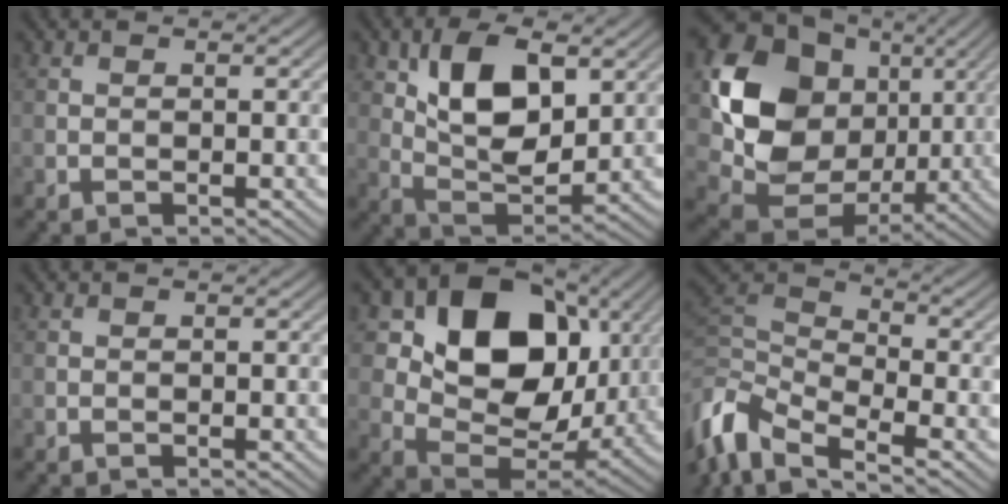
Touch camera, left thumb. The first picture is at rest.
{"total": 10.5, "force": [3.6, 5.5, 8.2], "torque": [-0.157, -0.001, 0.066]}
{"total": 16.0, "force": [2.4, 12.9, 9.1], "torque": [-0.208, -0.014, 0.049]}
{"total": 0.0}
{"total": 14.7, "force": [4.3, 10.6, 9.3], "torque": [-0.146, -0.005, 0.070]}
{"total": 9.3, "force": [-5.1, 3.9, 6.7], "torque": [-0.153, -0.005, -0.119]}